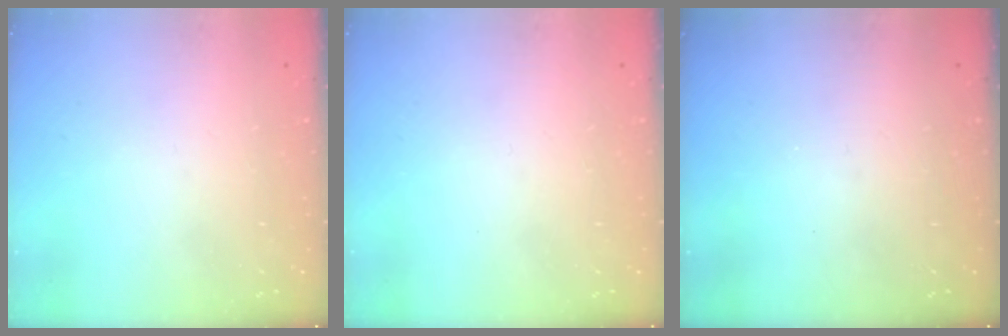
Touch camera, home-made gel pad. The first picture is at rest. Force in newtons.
{"total": 0.0}
{"total": 0.0}